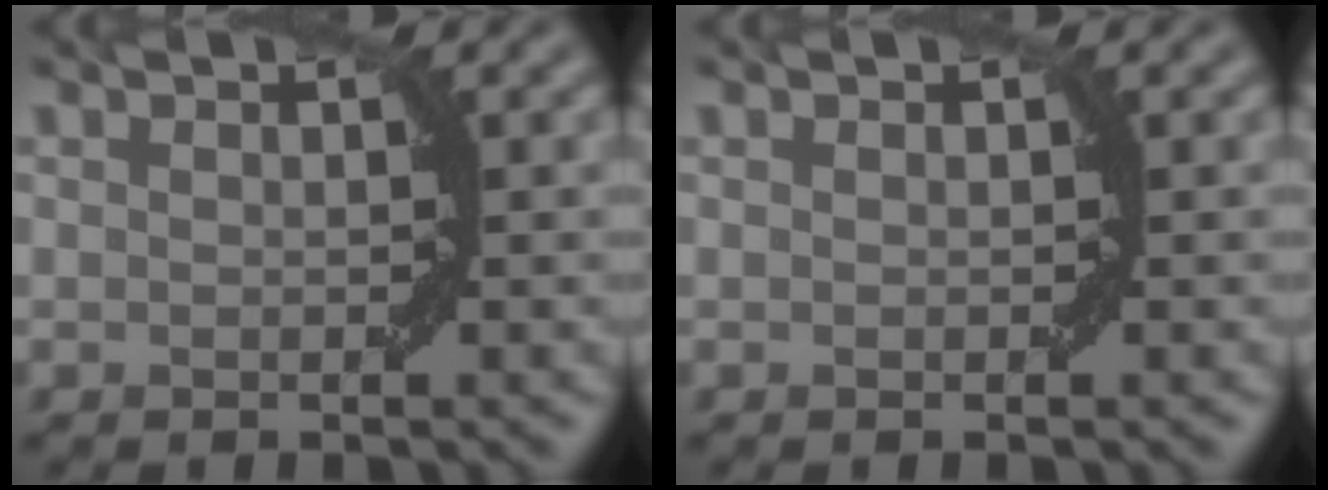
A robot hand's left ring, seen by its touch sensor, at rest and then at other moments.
{"total": 0.0}